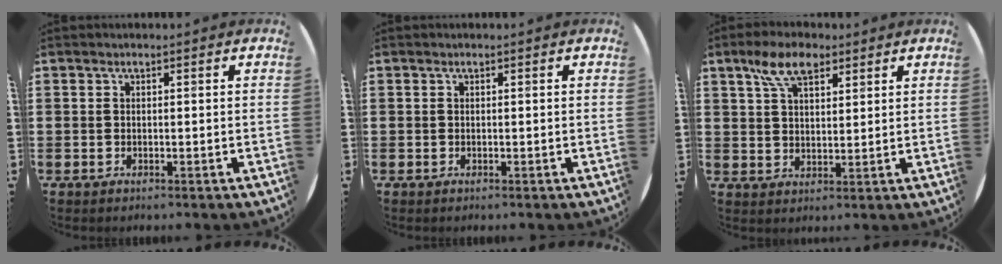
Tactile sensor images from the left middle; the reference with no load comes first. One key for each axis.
{"total": 0.0}
{"total": 6.6, "fx": 4.3, "fy": 3.2, "fz": 3.9, "tx": -0.072, "ty": 0.000, "tz": 0.076}